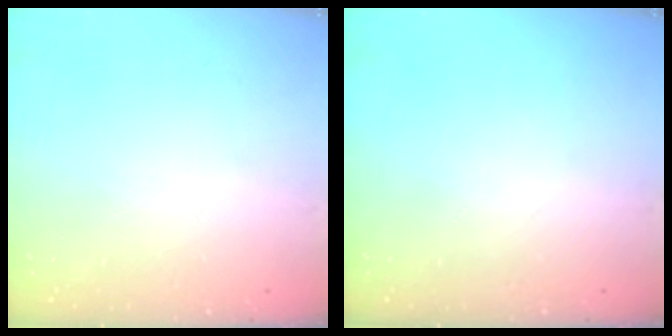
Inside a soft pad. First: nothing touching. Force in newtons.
{"total": 0.0}